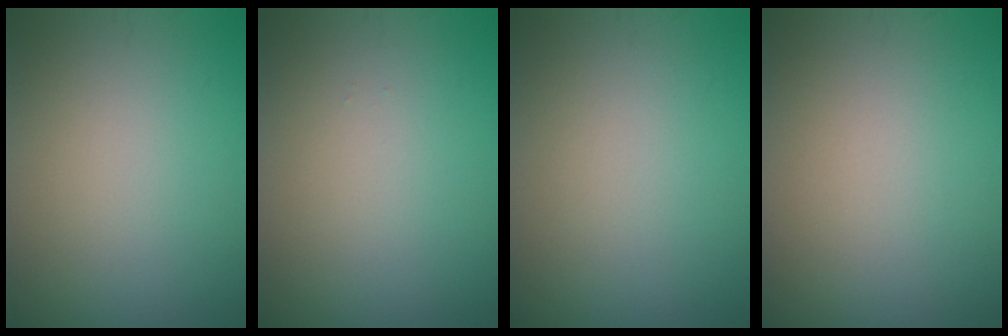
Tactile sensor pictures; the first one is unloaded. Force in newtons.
{"total": 0.0}
{"total": 0.0}
{"total": 0.0}